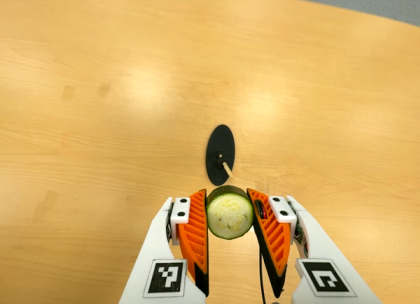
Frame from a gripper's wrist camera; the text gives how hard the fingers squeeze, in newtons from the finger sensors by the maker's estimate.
{"total": 11.0, "left": 10.3, "right": 11.7}